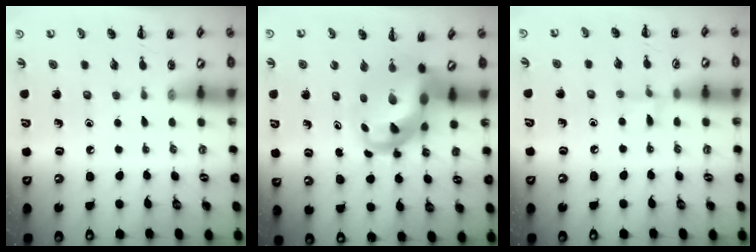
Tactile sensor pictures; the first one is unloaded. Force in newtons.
{"total": 7.4, "press": 7.1, "slide": 2.2}
{"total": 4.4, "press": 4.1, "slide": 1.6}